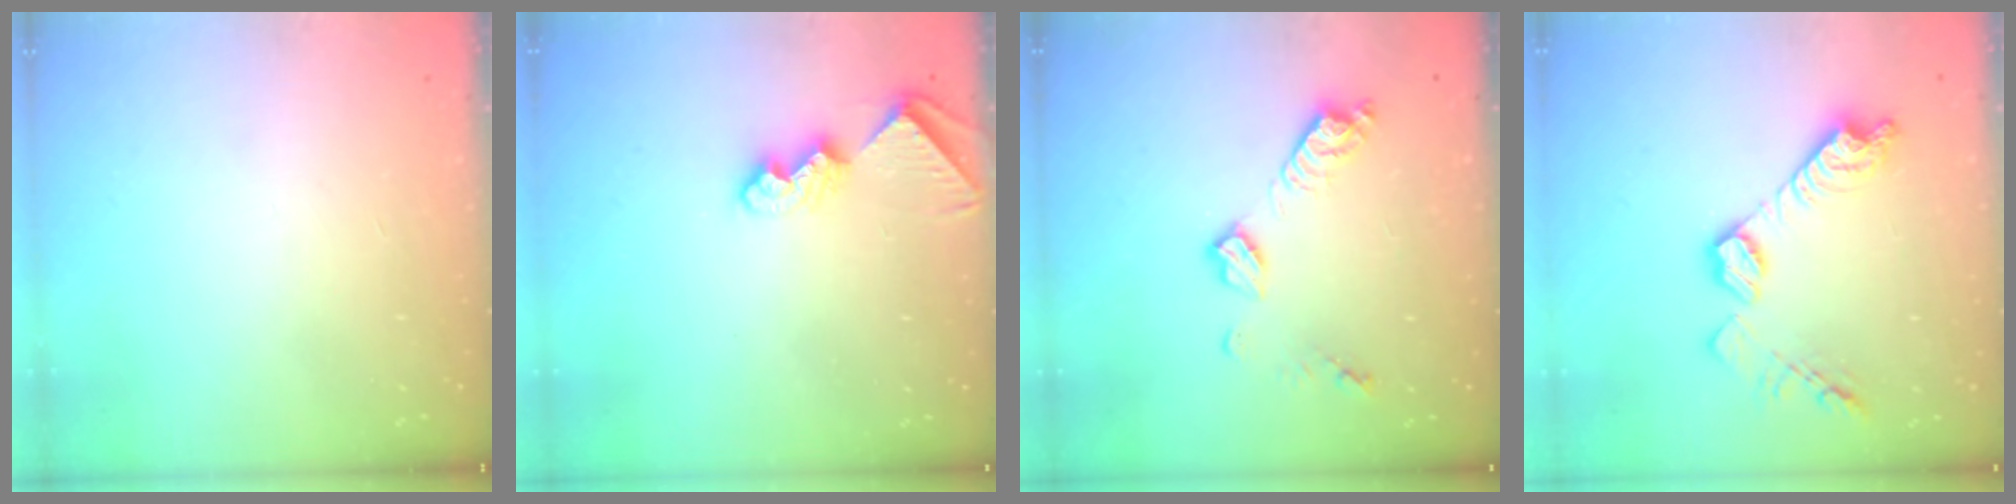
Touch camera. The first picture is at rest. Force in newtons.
{"total": 9.1, "press": 9.1, "slide": 0.3}
{"total": 9.4, "press": 9.4, "slide": 0.3}
{"total": 14.1, "press": 14.1, "slide": 0.8}